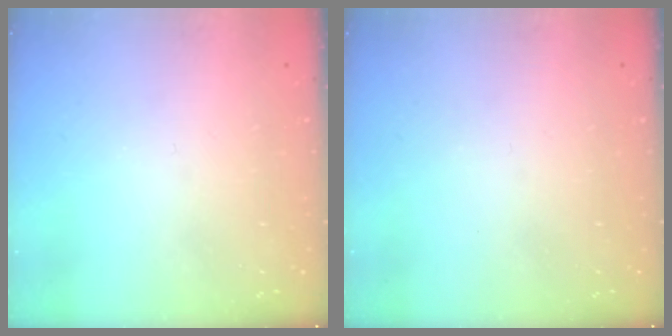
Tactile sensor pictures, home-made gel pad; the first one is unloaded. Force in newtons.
{"total": 0.0}